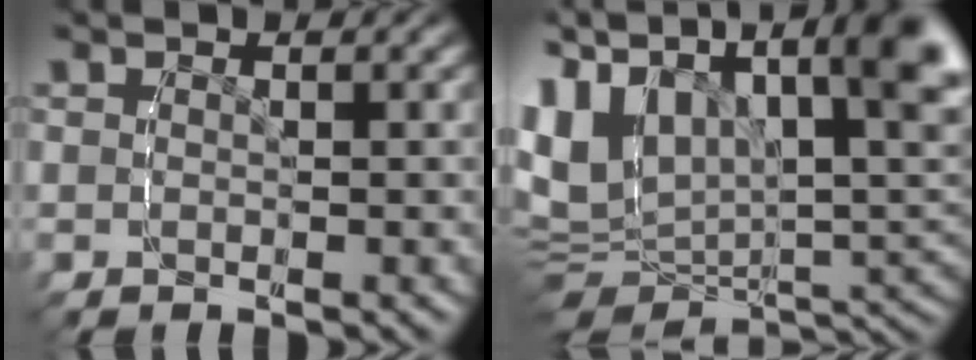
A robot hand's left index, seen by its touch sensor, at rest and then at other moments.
{"total": 17.7, "force": [3.5, 12.9, 11.5], "torque": [-0.191, -0.012, 0.037]}